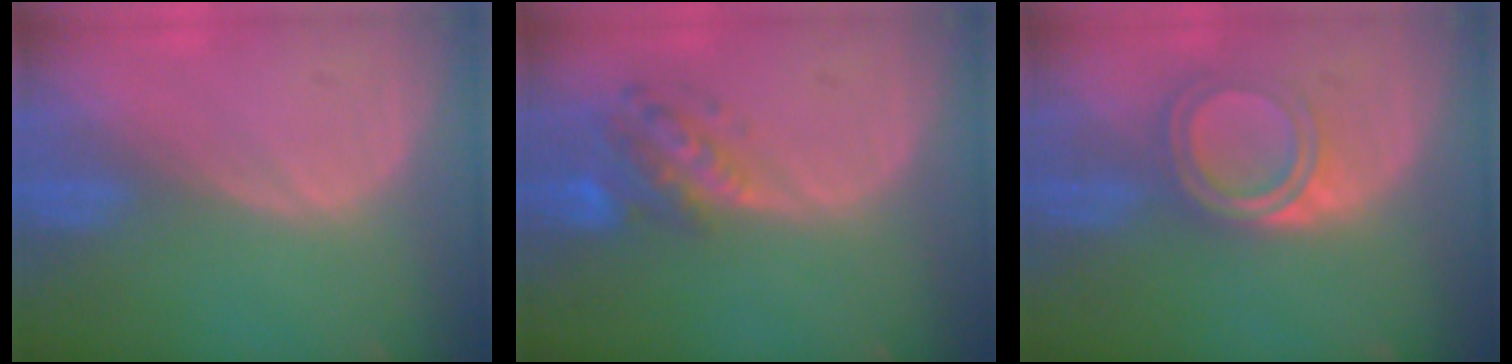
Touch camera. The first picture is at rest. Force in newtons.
{"total": 6.1, "press": 5.8, "slide": 2.0}
{"total": 5.3, "press": 4.9, "slide": 1.9}